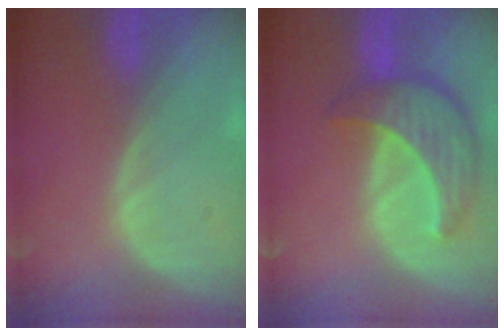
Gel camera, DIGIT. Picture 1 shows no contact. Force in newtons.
{"total": 8.7, "press": 7.9, "slide": 3.7}